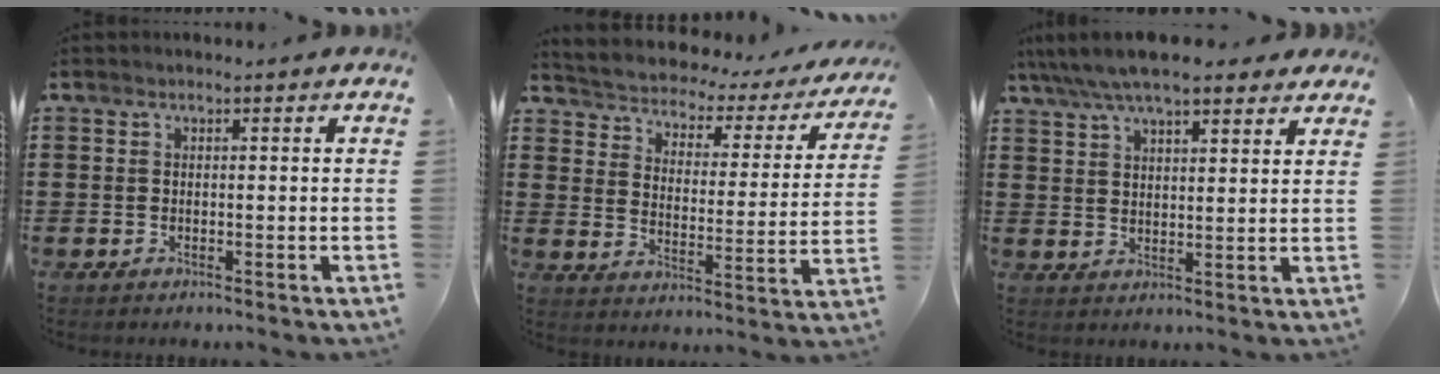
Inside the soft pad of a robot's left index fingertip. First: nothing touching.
{"total": 1.8, "force": [1.6, 0.8, 0.1], "torque": [-0.021, -0.024, 0.014]}
{"total": 6.7, "force": [5.7, 1.5, 3.1], "torque": [-0.079, -0.010, 0.103]}